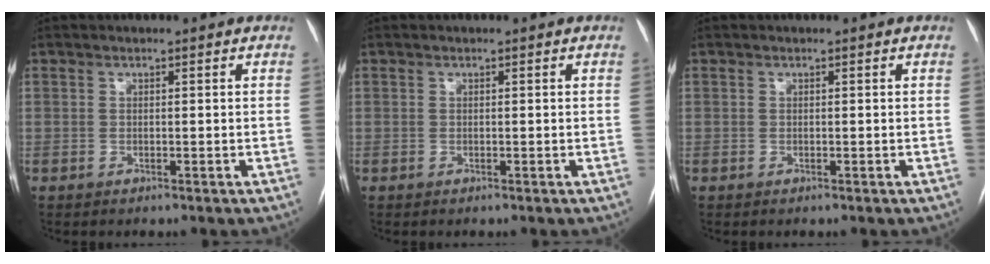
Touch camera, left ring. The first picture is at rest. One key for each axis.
{"total": 0.0}
{"total": 0.0}